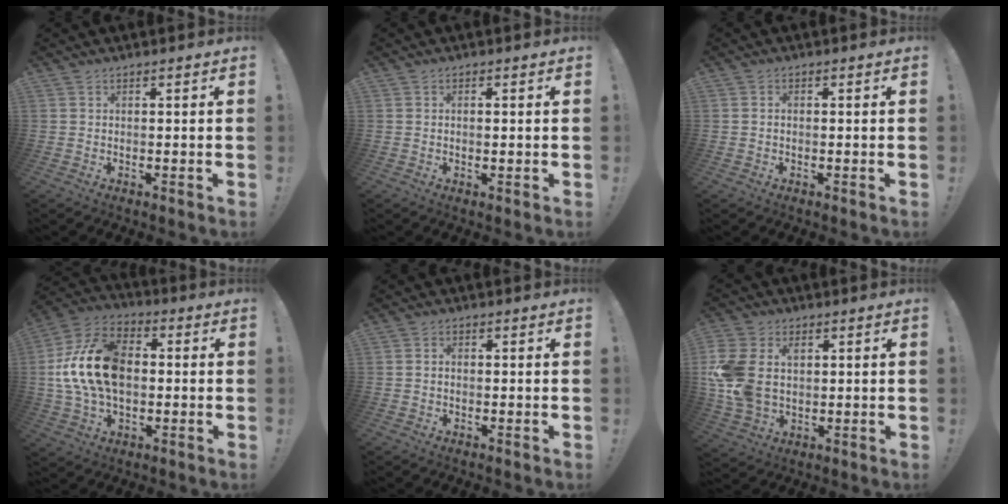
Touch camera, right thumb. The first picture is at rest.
{"total": 0.6, "force": [-0.1, 0.2, 0.6], "torque": [-0.008, 0.000, -0.002]}
{"total": 0.7, "force": [-0.4, 0.5, 0.3], "torque": [-0.008, 0.003, -0.008]}
{"total": 20.4, "force": [0.5, 13.8, 15.0], "torque": [-0.273, 0.023, 0.019]}
{"total": 1.1, "force": [-0.5, 0.7, 0.6], "torque": [-0.014, 0.005, -0.008]}
{"total": 13.8, "force": [2.5, 10.4, 8.8], "torque": [-0.186, -0.016, 0.046]}